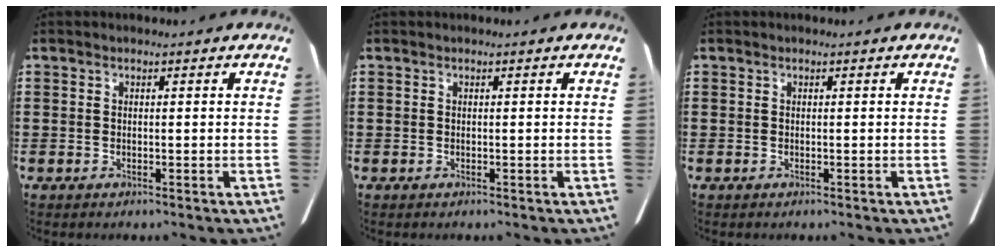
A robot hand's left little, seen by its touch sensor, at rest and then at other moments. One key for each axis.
{"total": 0.0}
{"total": 0.0}